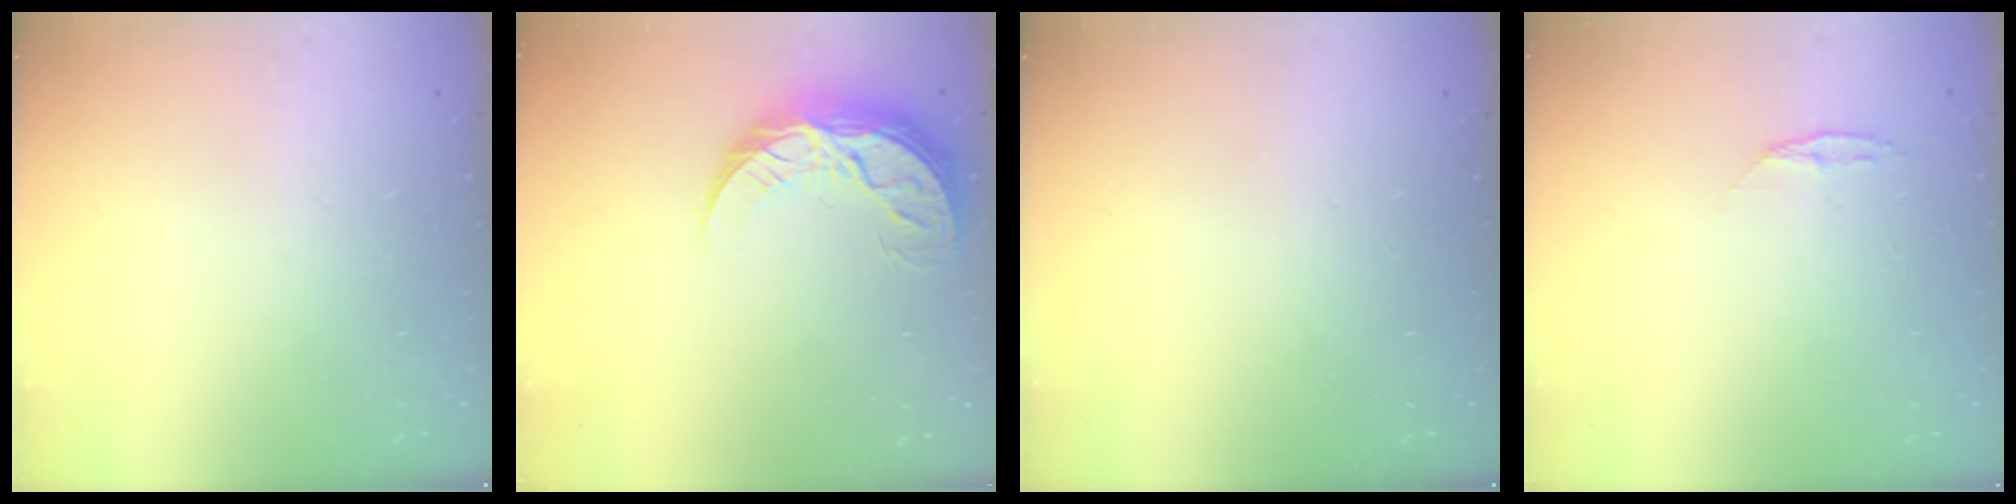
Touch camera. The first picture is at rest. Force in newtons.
{"total": 9.0, "press": 9.0, "slide": 0.3}
{"total": 0.0}
{"total": 4.1, "press": 4.1, "slide": 0.5}